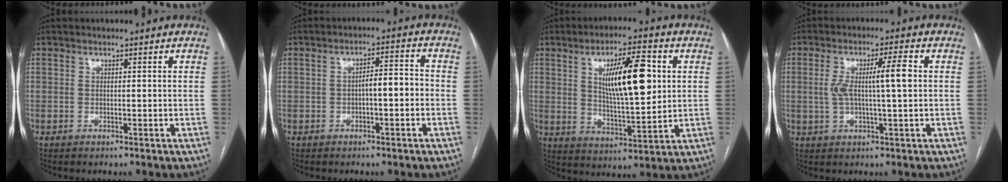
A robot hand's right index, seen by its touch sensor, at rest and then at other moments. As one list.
[{"total": 4.1, "force": [-1.1, 1.1, 3.8], "torque": [-0.060, 0.022, -0.012]}, {"total": 12.8, "force": [3.2, 2.9, 12.0], "torque": [-0.206, 0.005, 0.058]}, {"total": 6.5, "force": [0.6, 0.2, 6.5], "torque": [-0.119, 0.014, 0.013]}]